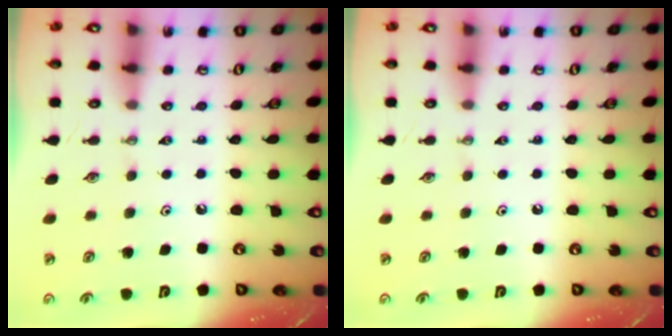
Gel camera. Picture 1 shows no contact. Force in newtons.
{"total": 0.0}